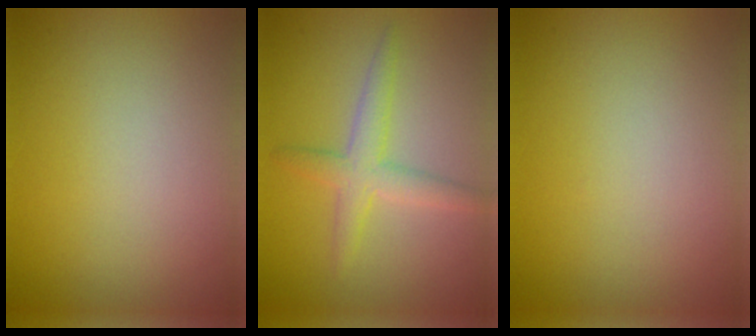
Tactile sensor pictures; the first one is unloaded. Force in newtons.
{"total": 2.9, "press": 2.9, "slide": 0.1}
{"total": 0.0}